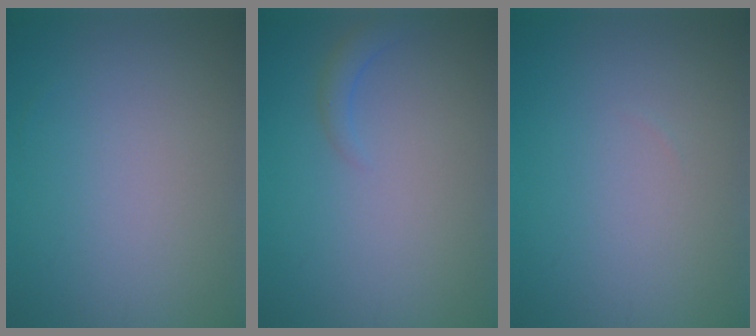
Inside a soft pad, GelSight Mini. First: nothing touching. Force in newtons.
{"total": 1.4, "press": 1.4, "slide": 0.2}
{"total": 0.0}